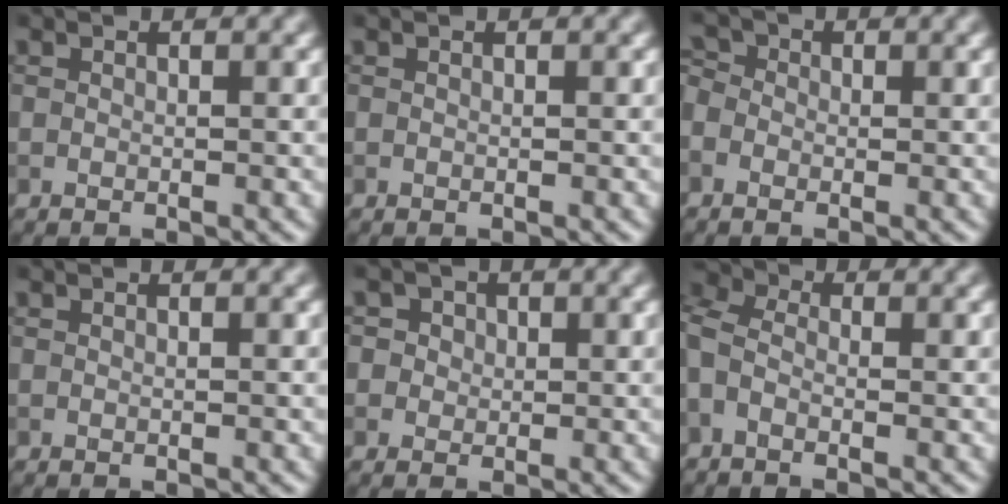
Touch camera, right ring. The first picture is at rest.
{"total": 0.0}
{"total": 2.1, "force": [-0.3, 1.8, 1.1], "torque": [-0.018, 0.009, -0.021]}
{"total": 0.0}
{"total": 3.9, "force": [1.8, 3.1, 1.5], "torque": [-0.016, 0.016, 0.012]}
{"total": 5.0, "force": [-0.4, 3.3, 3.7], "torque": [-0.104, 0.014, -0.029]}